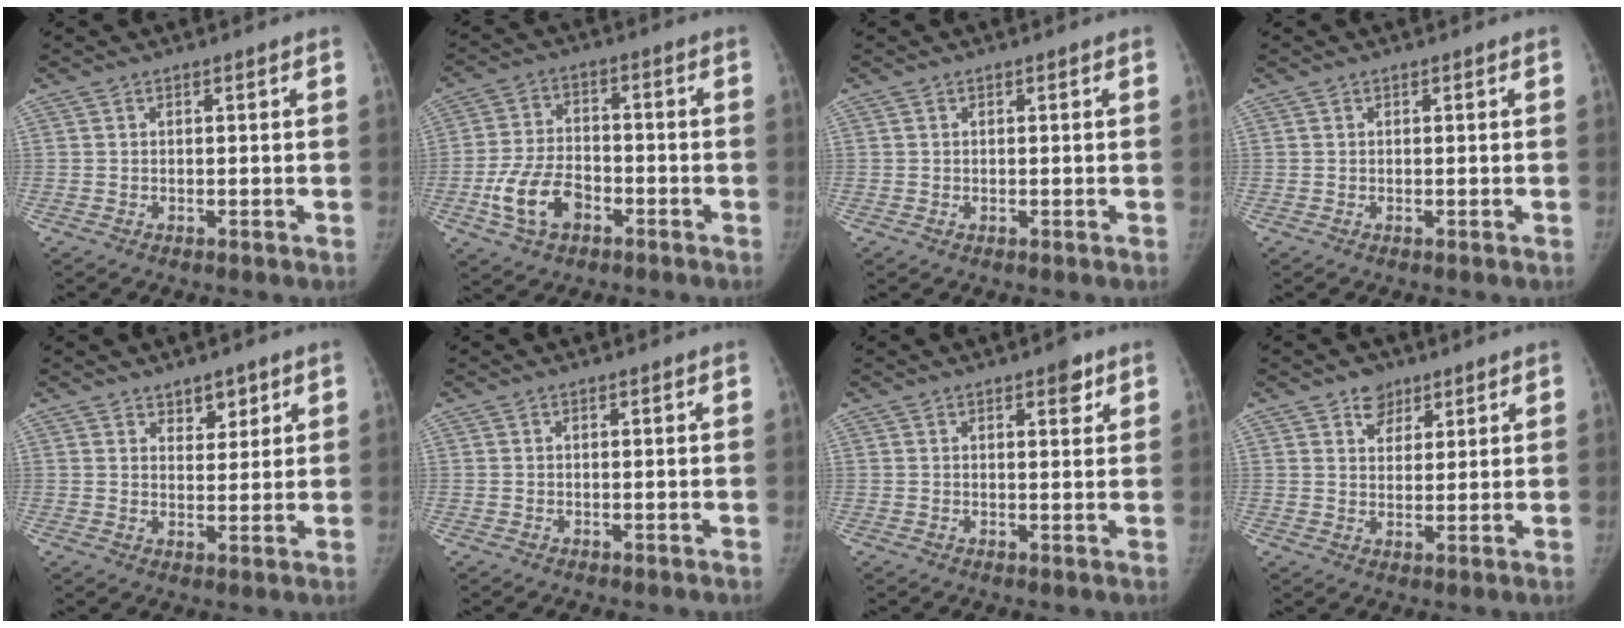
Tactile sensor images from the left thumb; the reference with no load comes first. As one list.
[{"total": 10.3, "force": [-4.4, 6.6, 6.6], "torque": [-0.122, 0.024, -0.078]}, {"total": 0.0}, {"total": 0.0}, {"total": 4.0, "force": [2.7, 2.5, 1.7], "torque": [0.006, -0.017, 0.043]}, {"total": 0.0}, {"total": 3.1, "force": [1.8, 1.3, 2.1], "torque": [-0.013, -0.007, 0.022]}, {"total": 4.5, "force": [2.9, 3.2, 1.2], "torque": [0.009, -0.017, 0.046]}]